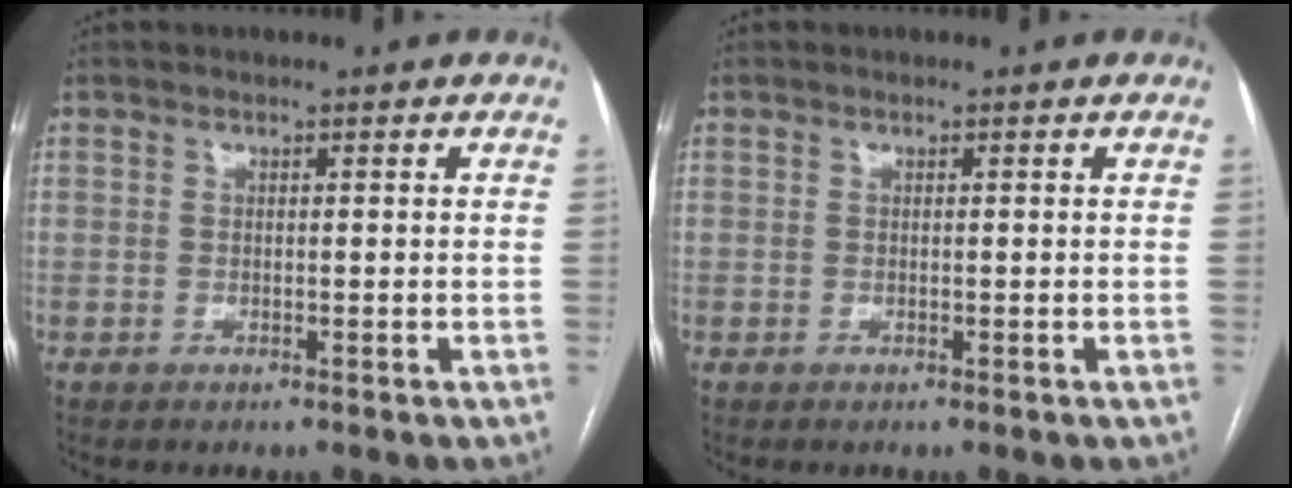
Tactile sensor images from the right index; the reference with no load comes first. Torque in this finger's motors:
{"motor_torque": [0.00, 0.00, 0.00, 0.00]}